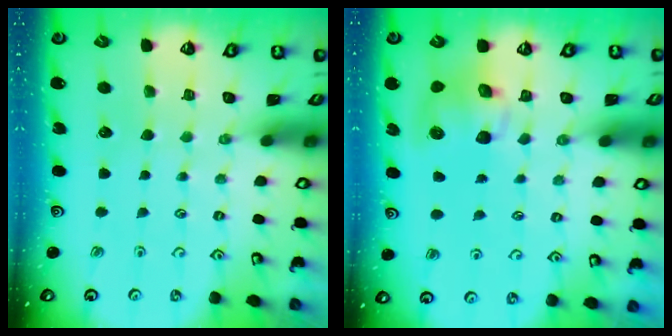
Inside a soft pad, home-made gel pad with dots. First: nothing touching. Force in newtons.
{"total": 8.7, "press": 8.6, "slide": 1.2}